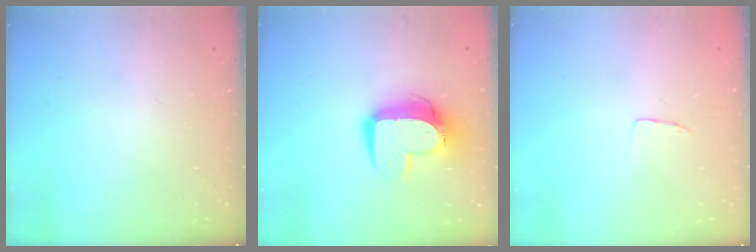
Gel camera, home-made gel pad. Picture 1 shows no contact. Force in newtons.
{"total": 13.5, "press": 13.4, "slide": 1.3}
{"total": 3.1, "press": 3.1, "slide": 0.1}